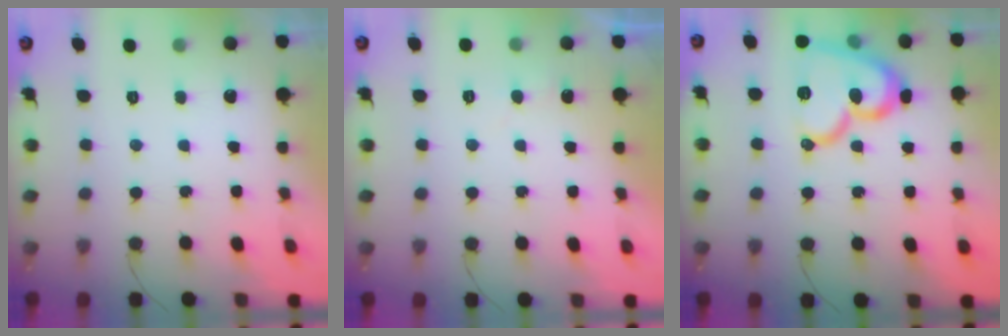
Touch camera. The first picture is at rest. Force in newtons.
{"total": 5.1, "press": 5.1, "slide": 0.4}
{"total": 17.1, "press": 17.0, "slide": 0.9}